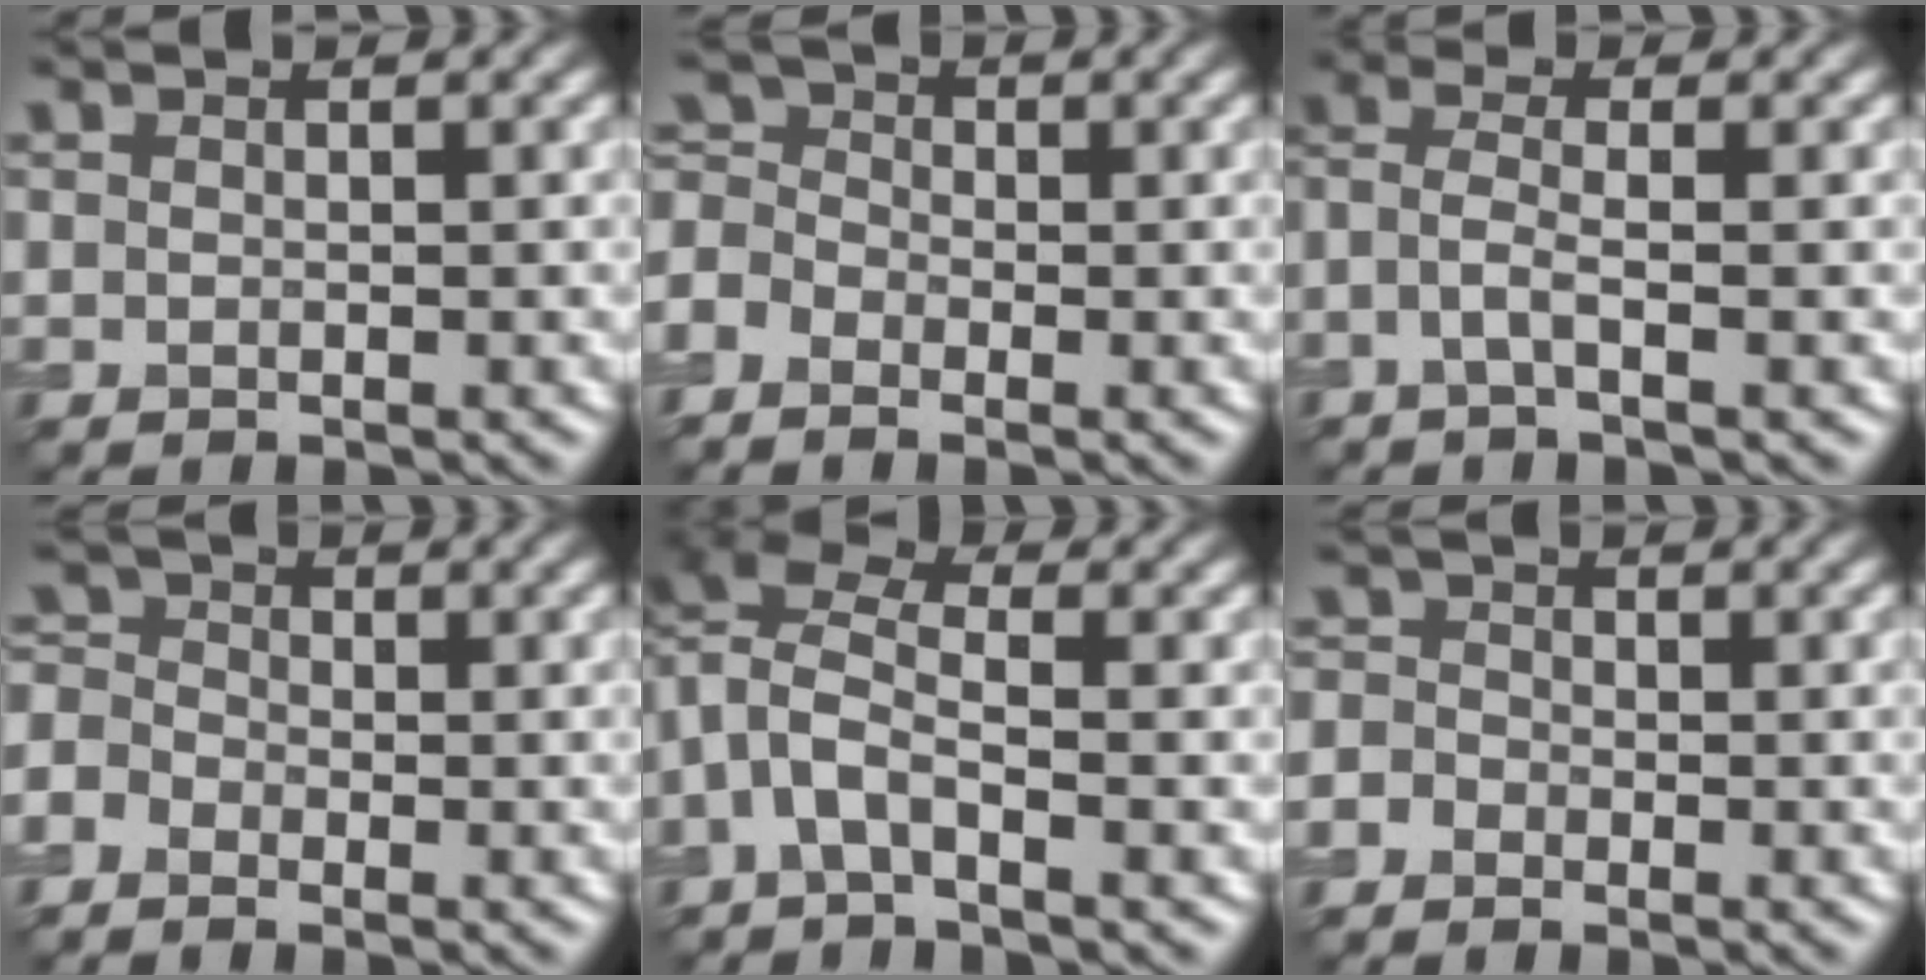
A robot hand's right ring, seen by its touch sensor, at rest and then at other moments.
{"total": 4.3, "force": [-2.3, 2.8, 2.3], "torque": [-0.052, 0.004, -0.050]}
{"total": 2.2, "force": [-0.9, 0.3, 1.9], "torque": [-0.047, 0.003, -0.029]}
{"total": 3.3, "force": [-1.8, 2.3, 1.5], "torque": [-0.032, 0.008, -0.043]}
{"total": 5.8, "force": [-0.8, 2.9, 5.0], "torque": [-0.105, 0.018, -0.035]}
{"total": 1.9, "force": [-0.9, 1.6, 0.6], "torque": [0.002, 0.010, -0.027]}